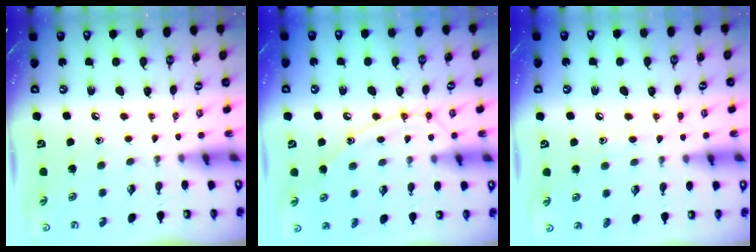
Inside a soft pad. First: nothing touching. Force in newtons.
{"total": 12.0, "press": 11.9, "slide": 1.1}
{"total": 6.6, "press": 6.6, "slide": 0.5}